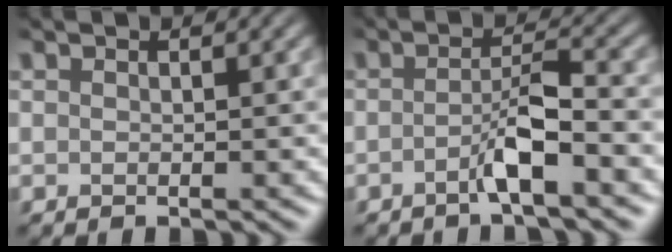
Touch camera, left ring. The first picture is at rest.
{"total": 3.0, "force": [-1.4, 0.2, 2.7], "torque": [-0.048, 0.012, -0.033]}